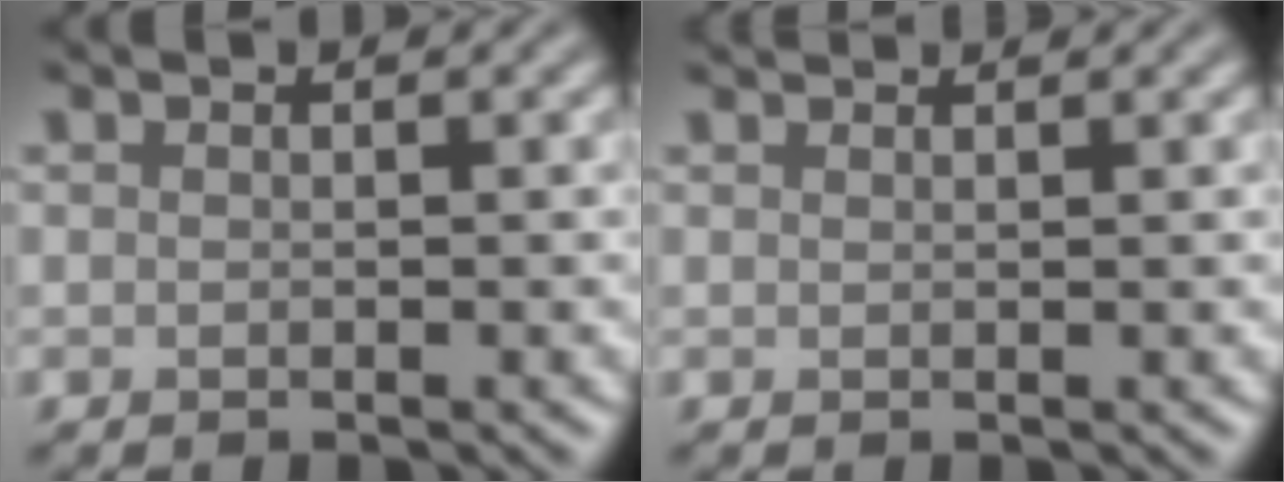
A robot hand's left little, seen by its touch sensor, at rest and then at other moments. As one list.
[{"total": 1.8, "force": [1.7, 0.2, 0.5], "torque": [-0.013, -0.001, 0.017]}]